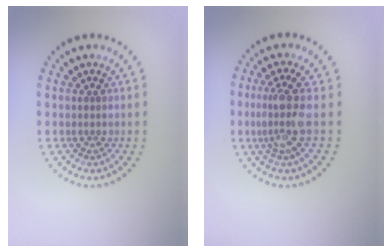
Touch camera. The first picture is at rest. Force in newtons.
{"total": 3.4, "press": 2.6, "slide": 2.3}